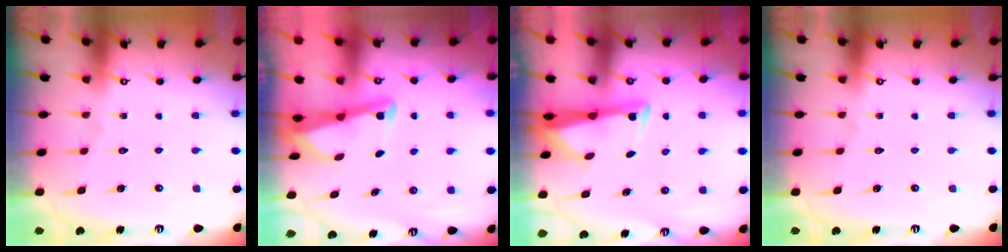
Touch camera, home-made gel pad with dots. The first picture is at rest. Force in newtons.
{"total": 2.8, "press": 2.8, "slide": 0.4}
{"total": 3.2, "press": 3.1, "slide": 0.7}
{"total": 0.0}